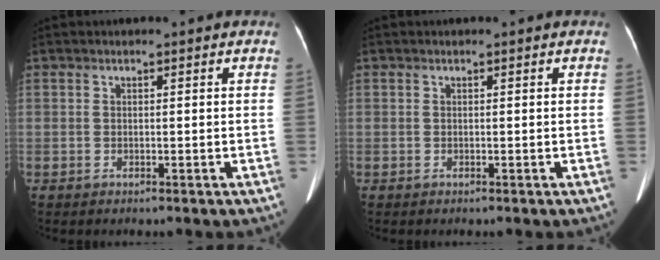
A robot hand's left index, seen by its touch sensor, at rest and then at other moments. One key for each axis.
{"total": 0.0}